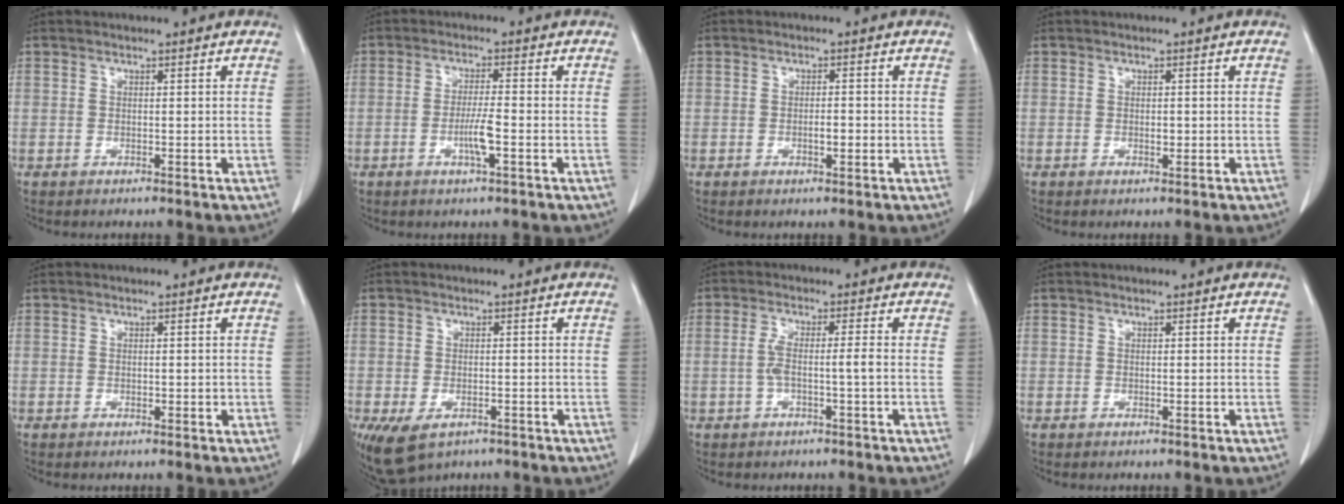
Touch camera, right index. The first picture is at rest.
{"total": 4.1, "force": [-1.3, 0.0, 3.8], "torque": [-0.074, -0.003, -0.022]}
{"total": 1.9, "force": [-0.4, 0.5, 1.8], "torque": [-0.031, 0.002, -0.003]}
{"total": 0.8, "force": [0.0, 0.4, 0.7], "torque": [-0.014, 0.001, 0.004]}
{"total": 0.7, "force": [0.0, 0.5, 0.5], "torque": [-0.006, 0.002, 0.003]}
{"total": 6.4, "force": [-3.7, 3.7, 3.7], "torque": [-0.071, -0.009, -0.051]}
{"total": 3.5, "force": [-0.6, 0.0, 3.4], "torque": [-0.071, 0.012, -0.007]}
{"total": 0.0}